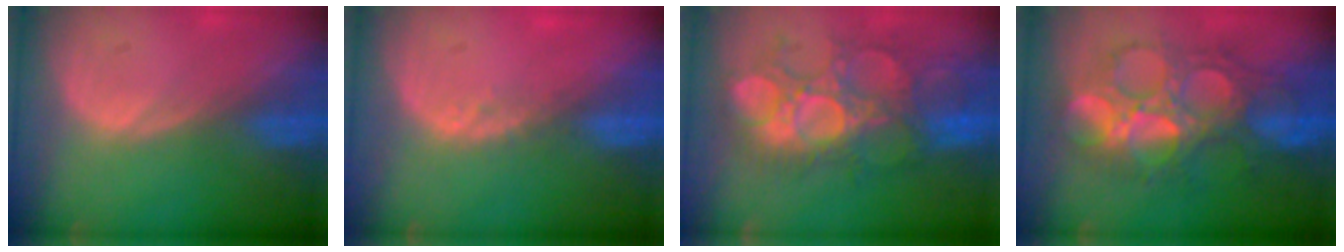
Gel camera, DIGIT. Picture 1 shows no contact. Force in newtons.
{"total": 1.8, "press": 1.5, "slide": 1.0}
{"total": 10.8, "press": 10.5, "slide": 2.4}
{"total": 10.6, "press": 10.5, "slide": 0.7}